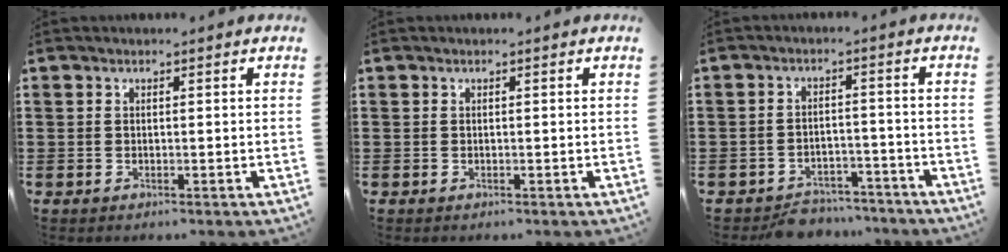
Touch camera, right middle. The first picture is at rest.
{"total": 0.0}
{"total": 4.1, "force": [-4.0, 1.1, 0.3], "torque": [-0.008, 0.009, -0.081]}